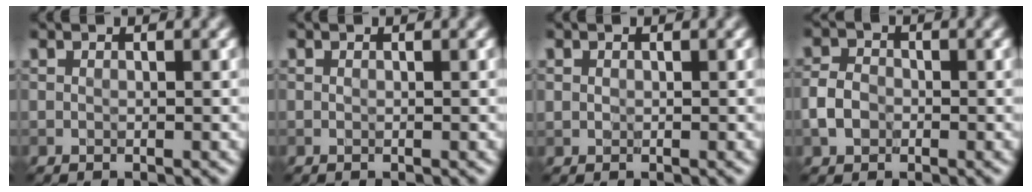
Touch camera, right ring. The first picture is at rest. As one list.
[{"total": 0.0}, {"total": 0.7, "force": [0.1, 0.7, 0.2], "torque": [-0.002, -0.001, 0.002]}, {"total": 2.6, "force": [-0.8, 2.0, 1.4], "torque": [-0.026, 0.002, -0.021]}]